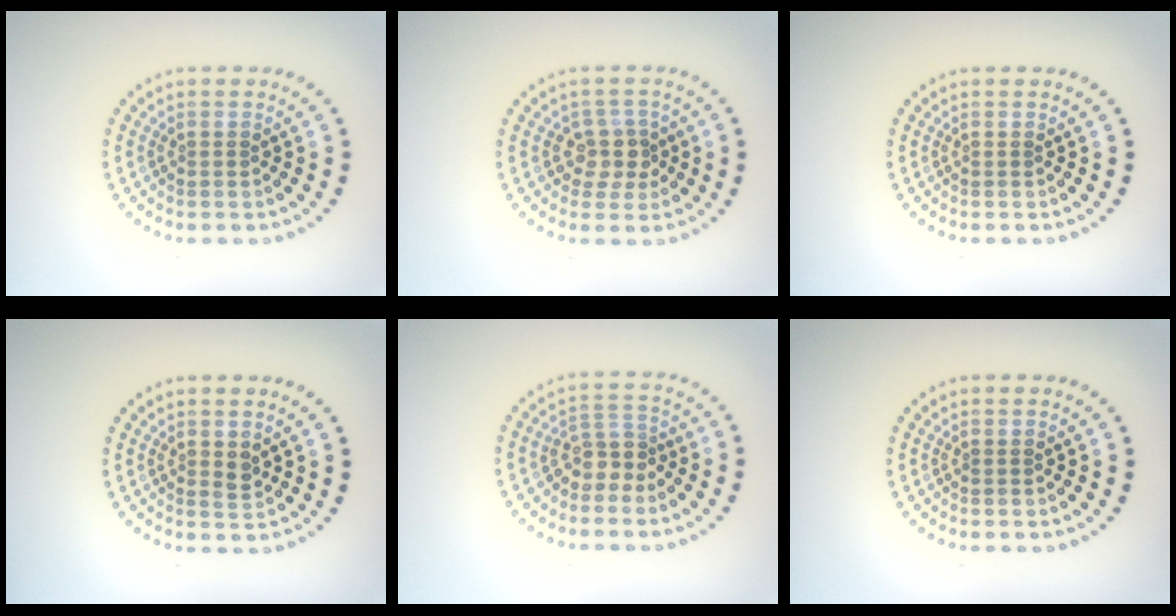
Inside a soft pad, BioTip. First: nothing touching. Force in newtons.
{"total": 2.7, "press": 2.3, "slide": 1.4}
{"total": 0.0}
{"total": 1.0, "press": 1.0, "slide": 0.3}
{"total": 2.6, "press": 2.0, "slide": 1.6}
{"total": 0.0}